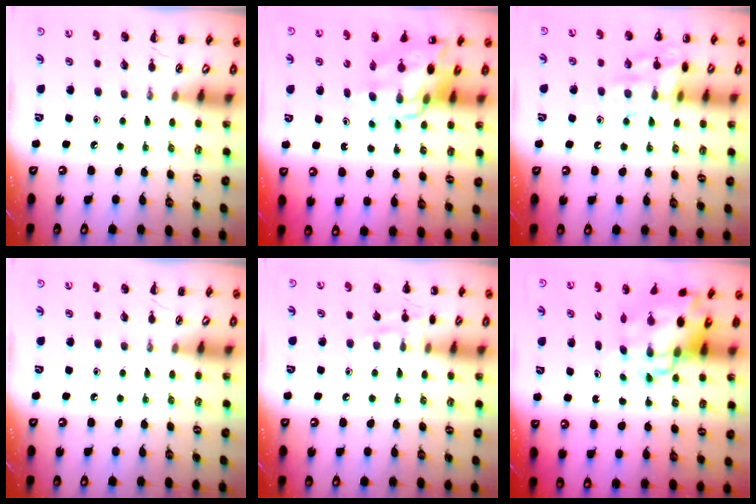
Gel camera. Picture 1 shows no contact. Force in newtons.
{"total": 11.7, "press": 11.1, "slide": 3.6}
{"total": 13.0, "press": 13.0, "slide": 0.9}
{"total": 0.0}
{"total": 7.7, "press": 7.5, "slide": 1.5}
{"total": 9.5, "press": 9.1, "slide": 2.8}